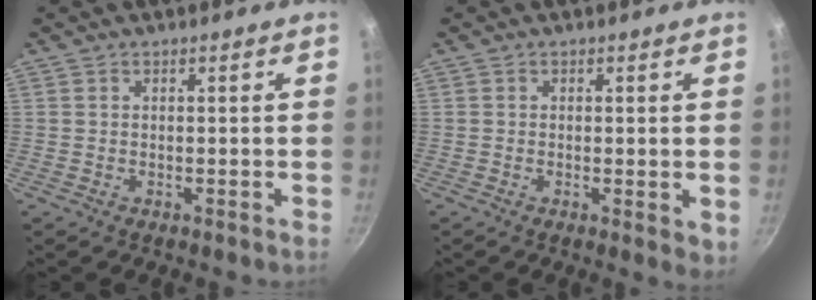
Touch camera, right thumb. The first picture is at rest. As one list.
[{"total": 2.8, "force": [-0.1, 1.0, 2.7], "torque": [-0.034, -0.009, -0.002]}]